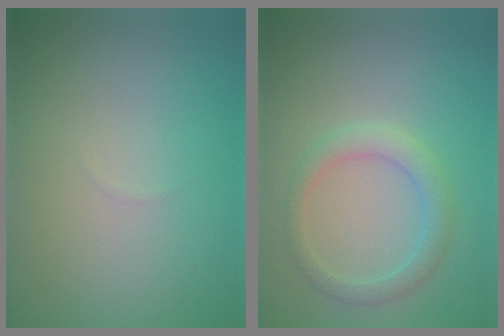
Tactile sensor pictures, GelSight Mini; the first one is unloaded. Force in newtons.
{"total": 2.4, "press": 2.4, "slide": 0.1}